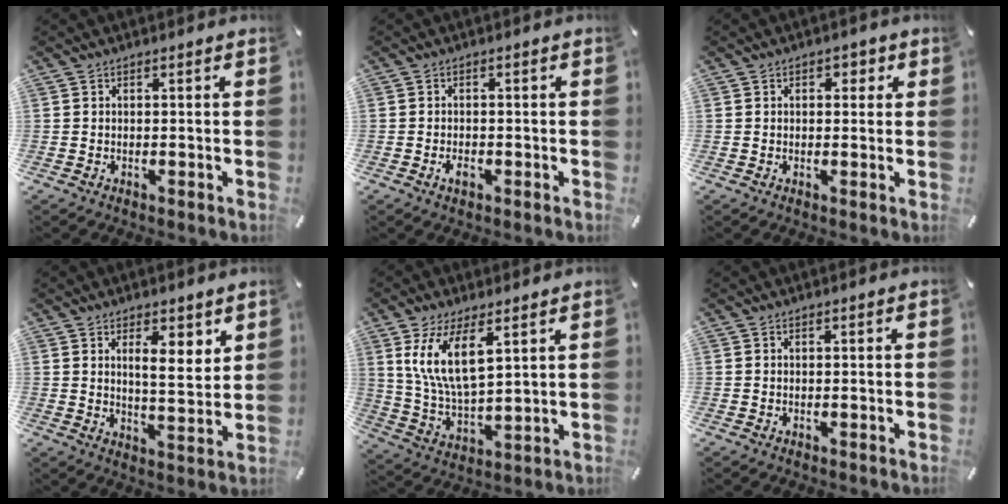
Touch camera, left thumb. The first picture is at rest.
{"total": 2.2, "force": [-1.0, 1.2, 1.6], "torque": [-0.036, 0.000, -0.019]}
{"total": 2.1, "force": [0.6, 1.6, 1.2], "torque": [-0.011, 0.003, 0.004]}
{"total": 7.8, "force": [4.0, 3.1, 5.9], "torque": [-0.087, -0.027, 0.063]}
{"total": 11.8, "force": [6.1, 4.8, 8.9], "torque": [-0.198, -0.017, 0.110]}
{"total": 0.0}